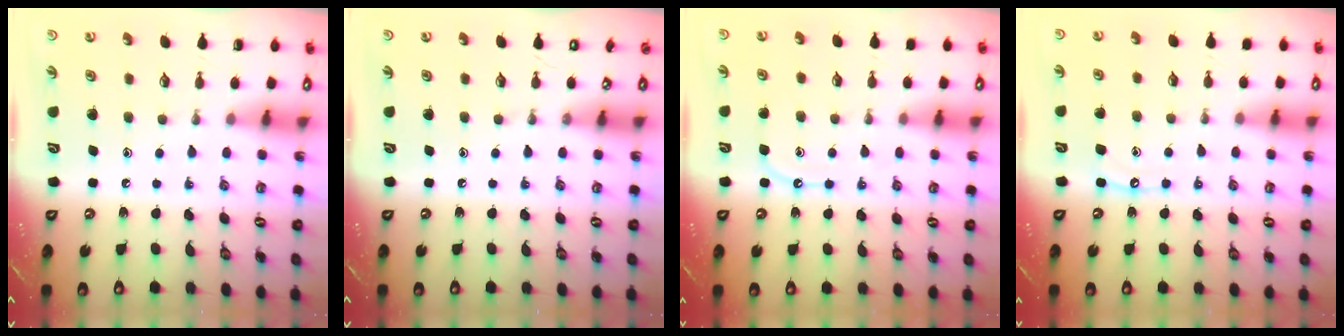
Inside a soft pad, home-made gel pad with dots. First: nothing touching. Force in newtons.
{"total": 0.0}
{"total": 8.2, "press": 8.1, "slide": 0.9}
{"total": 5.7, "press": 5.7, "slide": 0.5}